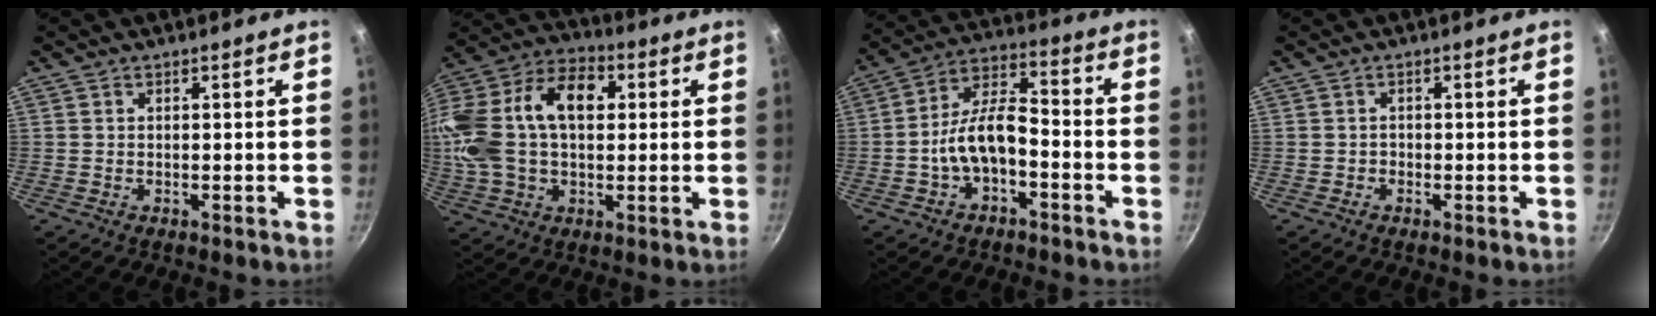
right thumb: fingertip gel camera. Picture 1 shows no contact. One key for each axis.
{"total": 25.0, "fx": 4.4, "fy": 16.0, "fz": 18.7, "tx": -0.364, "ty": 0.040, "tz": 0.064}
{"total": 10.4, "fx": -3.5, "fy": 5.3, "fz": 8.2, "tx": -0.135, "ty": 0.054, "tz": -0.069}
{"total": 0.6, "fx": -0.4, "fy": 0.4, "fz": 0.0, "tx": -0.001, "ty": 0.006, "tz": -0.010}